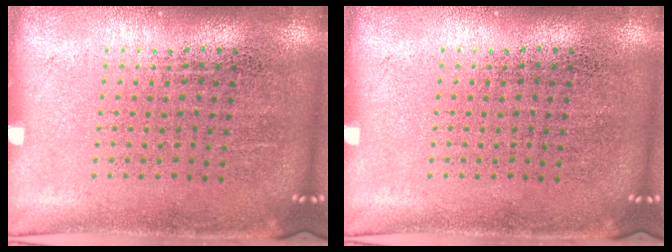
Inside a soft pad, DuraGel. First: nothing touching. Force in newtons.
{"total": 0.0}